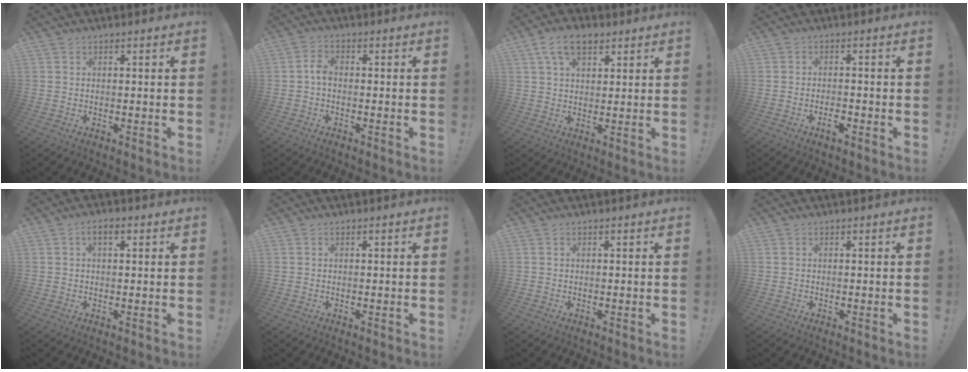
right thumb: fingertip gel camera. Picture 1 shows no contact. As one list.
[{"total": 3.4, "force": [-0.7, 2.1, 2.6], "torque": [-0.058, 0.010, -0.015]}, {"total": 8.4, "force": [4.4, 4.7, 5.4], "torque": [-0.092, -0.002, 0.084]}, {"total": 2.7, "force": [-1.7, 0.9, 1.9], "torque": [-0.026, 0.007, -0.029]}, {"total": 3.3, "force": [1.0, 1.7, 2.7], "torque": [-0.049, 0.006, 0.016]}, {"total": 0.0}, {"total": 0.0}, {"total": 0.0}]